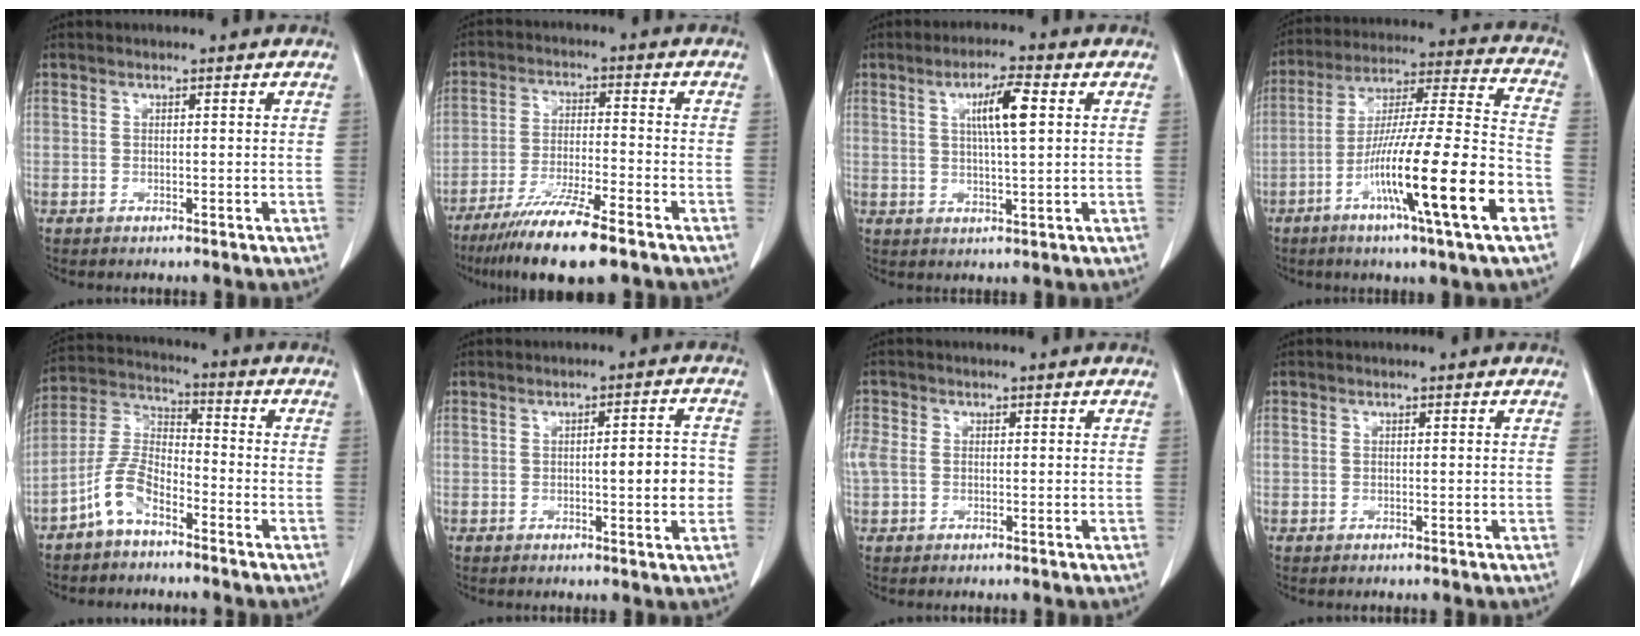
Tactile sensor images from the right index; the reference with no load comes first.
{"total": 11.7, "force": [-8.4, 0.6, 8.1], "torque": [-0.142, -0.031, -0.143]}
{"total": 6.5, "force": [1.9, 0.6, 6.2], "torque": [-0.110, 0.003, 0.031]}
{"total": 20.8, "force": [-8.5, 0.1, 19.0], "torque": [-0.314, -0.023, -0.147]}
{"total": 7.9, "force": [-5.0, 3.4, 5.1], "torque": [-0.123, 0.014, -0.106]}
{"total": 5.6, "force": [-0.6, 1.0, 5.5], "torque": [-0.076, 0.007, -0.007]}
{"total": 4.2, "force": [0.1, 3.3, 2.5], "torque": [-0.082, 0.017, 0.006]}
{"total": 0.0}